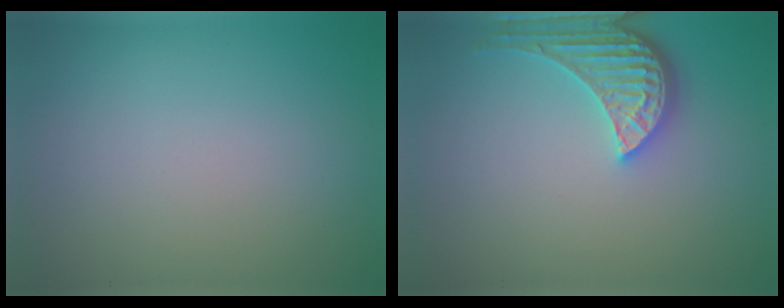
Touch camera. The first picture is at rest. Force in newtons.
{"total": 4.0, "press": 3.6, "slide": 1.8}